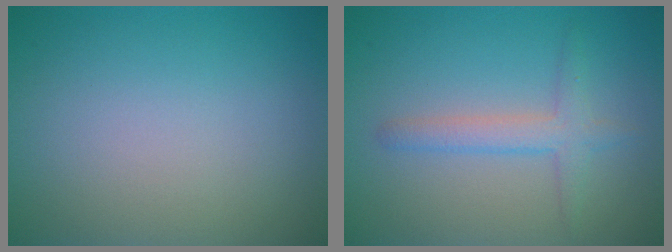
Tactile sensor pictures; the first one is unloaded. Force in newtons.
{"total": 2.4, "press": 2.4, "slide": 0.1}